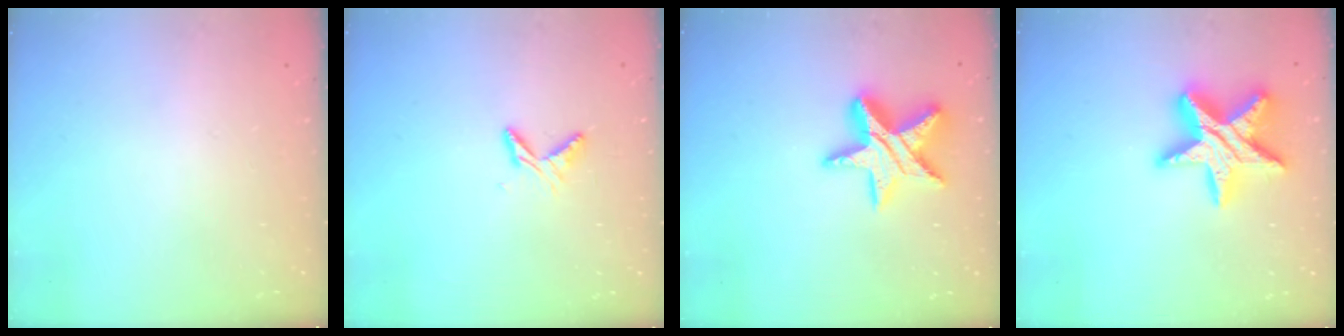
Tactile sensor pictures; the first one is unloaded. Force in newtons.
{"total": 6.1, "press": 6.1, "slide": 0.6}
{"total": 15.0, "press": 14.9, "slide": 1.1}
{"total": 17.6, "press": 17.5, "slide": 1.8}